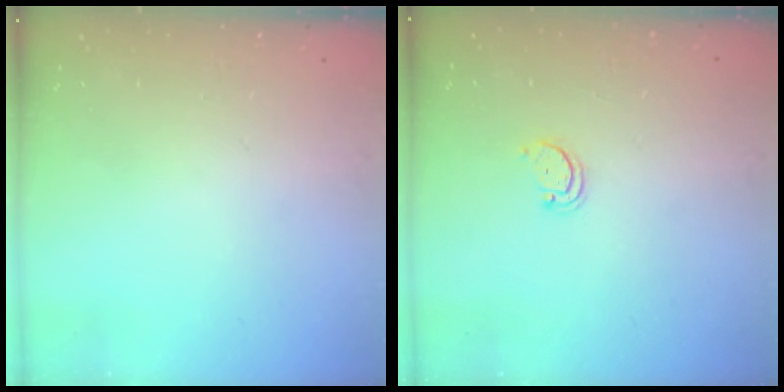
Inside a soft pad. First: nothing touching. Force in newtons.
{"total": 2.2, "press": 2.2, "slide": 0.4}